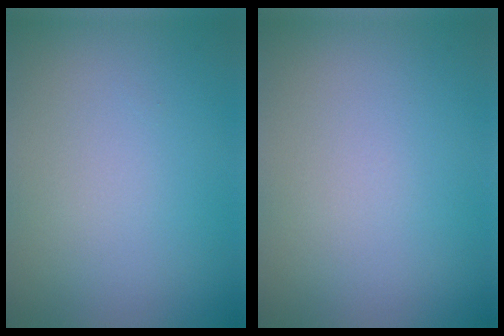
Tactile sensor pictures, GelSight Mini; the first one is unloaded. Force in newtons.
{"total": 0.0}